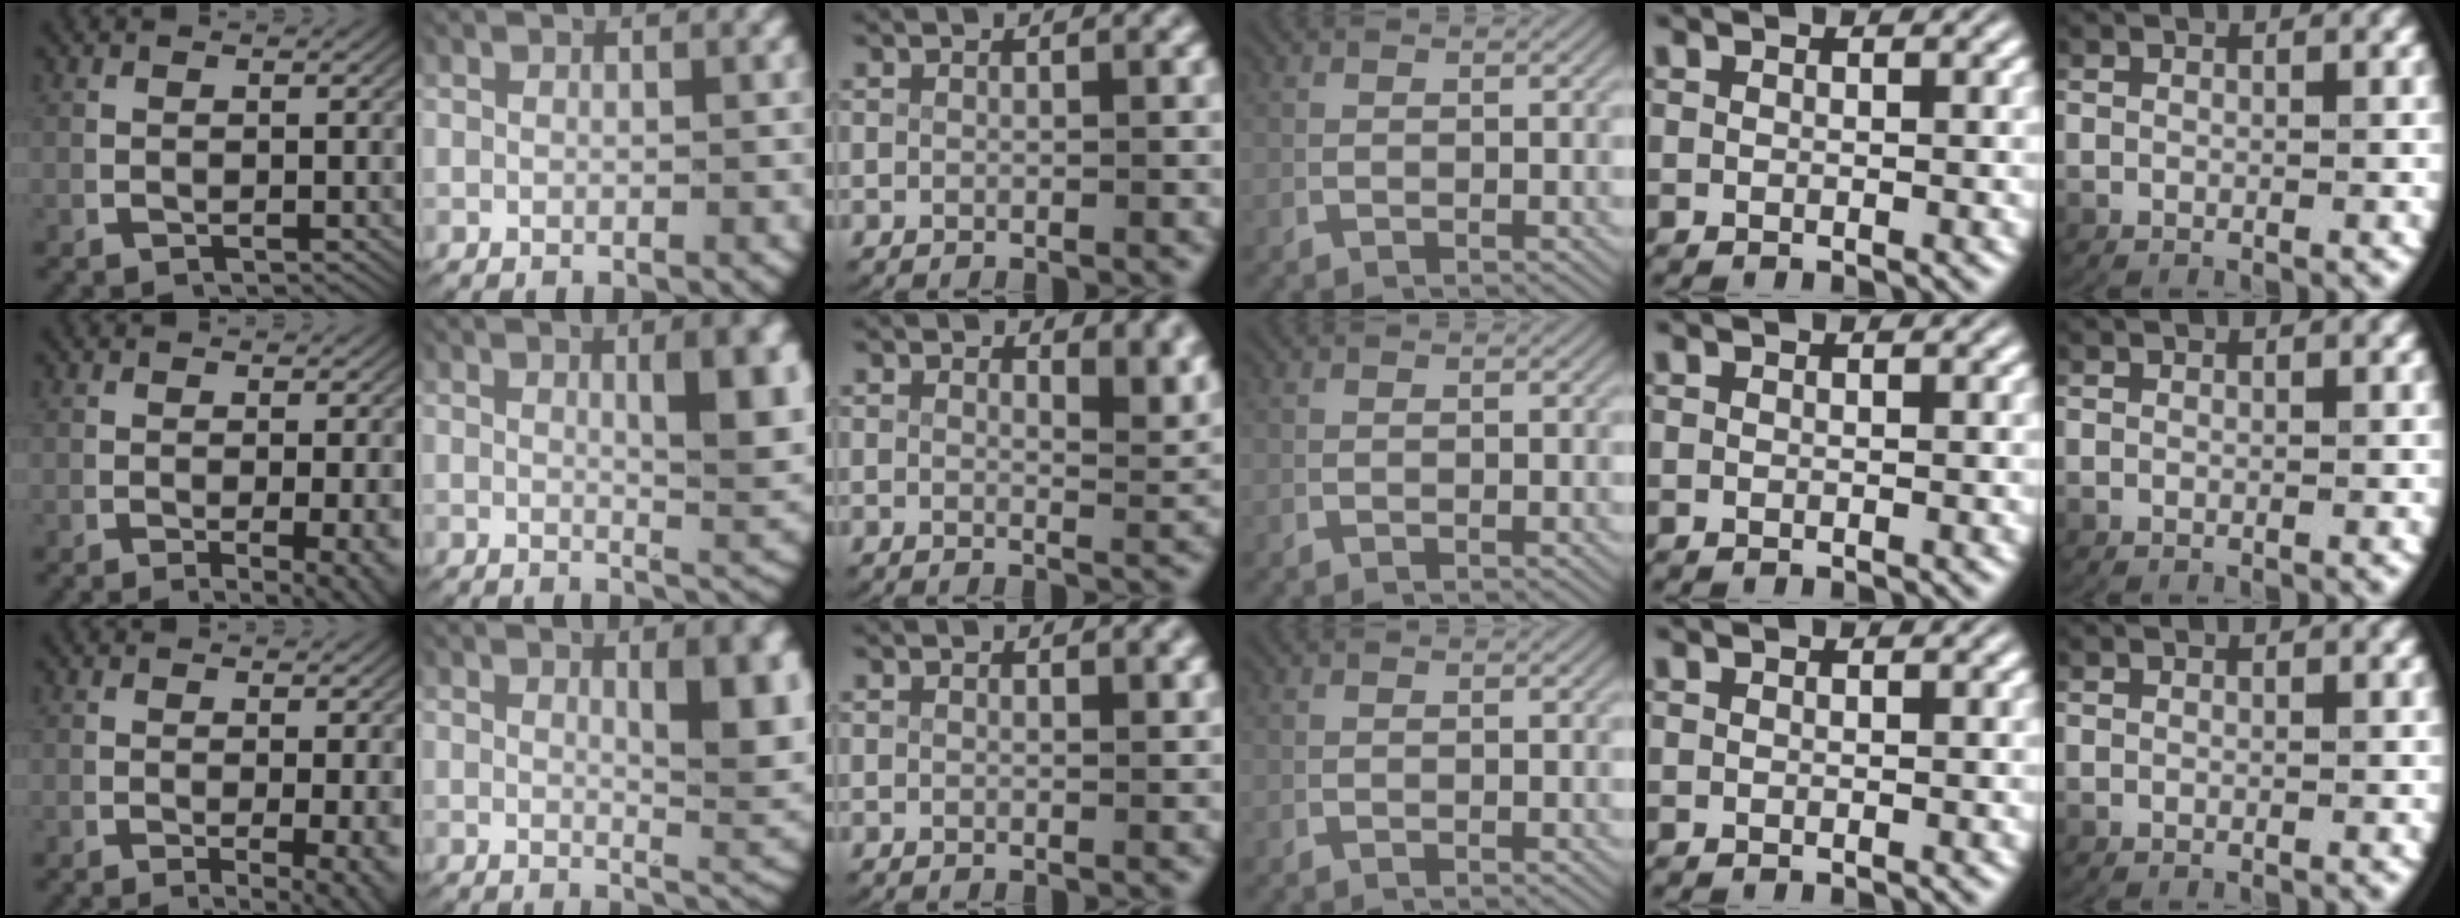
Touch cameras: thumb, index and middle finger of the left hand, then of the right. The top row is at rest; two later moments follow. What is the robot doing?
{"motion": "lift_and_place", "object": "plastic wrap"}